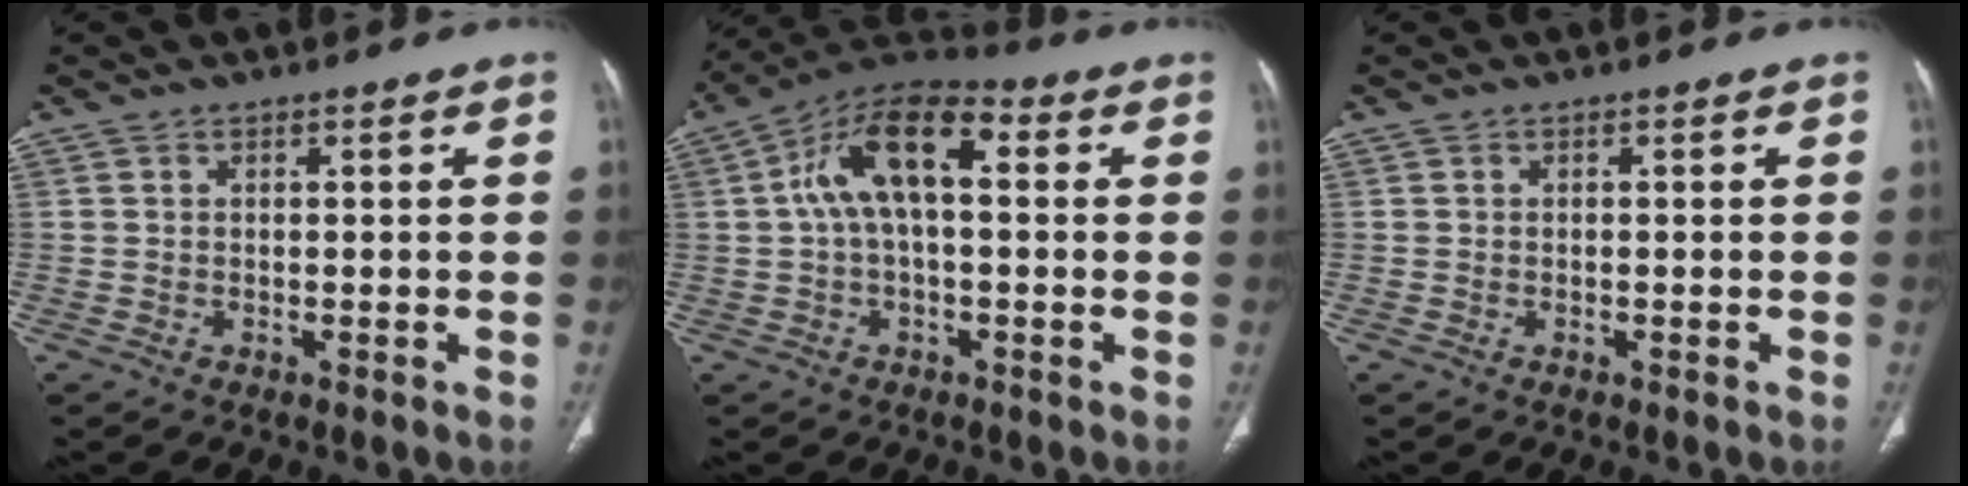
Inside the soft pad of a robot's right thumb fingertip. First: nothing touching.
{"total": 13.3, "force": [2.2, 6.6, 11.4], "torque": [-0.196, 0.039, 0.029]}
{"total": 0.0}